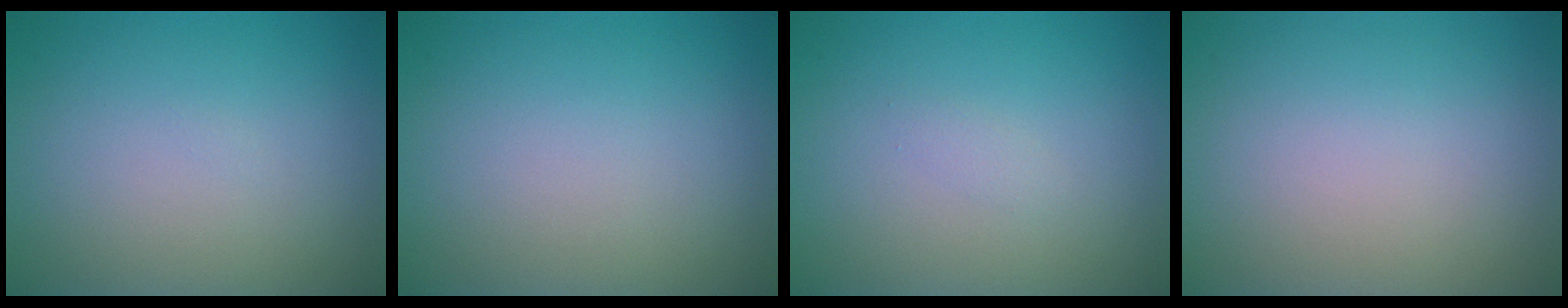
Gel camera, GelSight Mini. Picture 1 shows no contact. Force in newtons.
{"total": 0.0}
{"total": 0.7, "press": 0.6, "slide": 0.1}
{"total": 0.0}